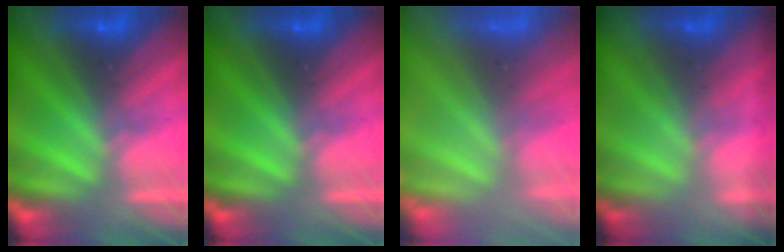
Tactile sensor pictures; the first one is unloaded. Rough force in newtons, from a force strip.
{"total": 0.0}
{"total": 7.7}
{"total": 1.7}